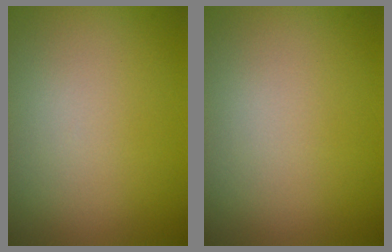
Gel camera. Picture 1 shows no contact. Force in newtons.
{"total": 0.0}